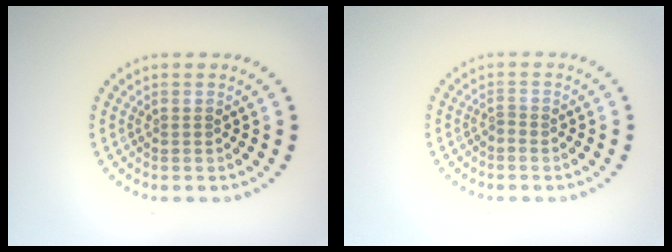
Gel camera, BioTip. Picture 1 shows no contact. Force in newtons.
{"total": 0.6, "press": 0.2, "slide": 0.6}